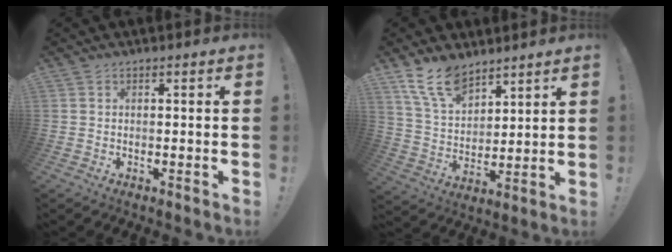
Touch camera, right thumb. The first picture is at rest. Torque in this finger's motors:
{"motor_torque": [0.80, 0.80, 0.58, 0.58, 0.00]}